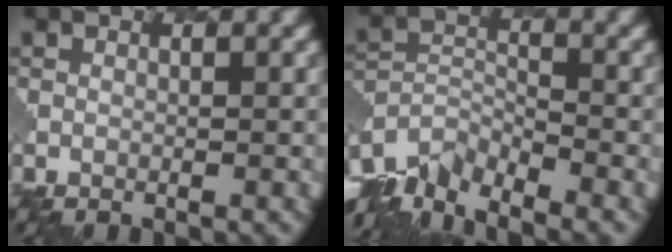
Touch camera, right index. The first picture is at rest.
{"total": 6.6, "force": [-5.7, 2.3, 2.3], "torque": [-0.048, -0.009, -0.114]}